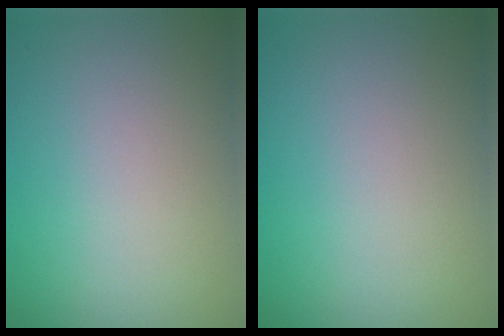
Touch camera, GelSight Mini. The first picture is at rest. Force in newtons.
{"total": 0.0}